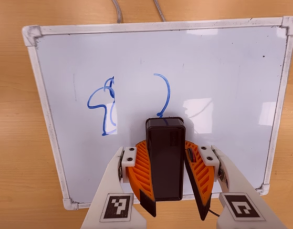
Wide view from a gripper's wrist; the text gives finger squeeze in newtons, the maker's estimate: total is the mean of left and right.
{"total": 9.9, "left": 9.9, "right": 9.8}